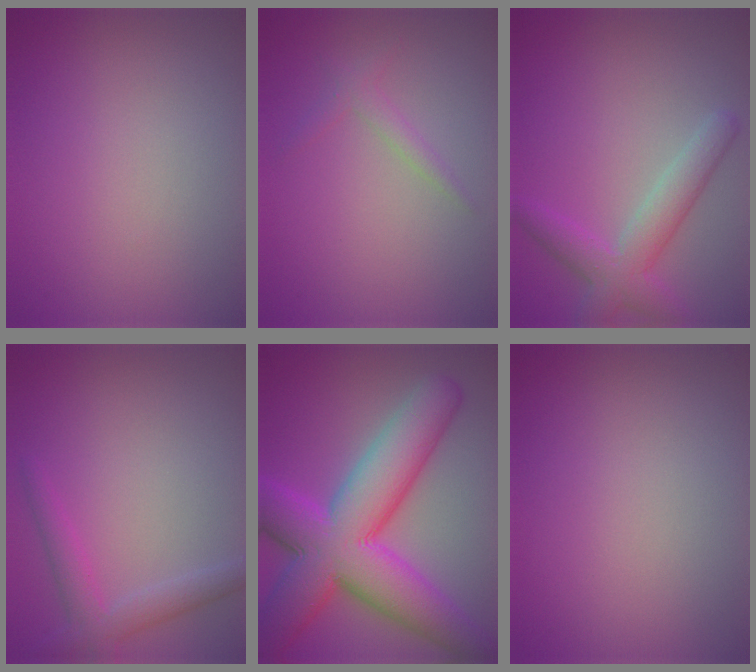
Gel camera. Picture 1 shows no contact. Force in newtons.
{"total": 1.3, "press": 1.3, "slide": 0.1}
{"total": 4.0, "press": 4.0, "slide": 0.3}
{"total": 2.7, "press": 2.7, "slide": 0.1}
{"total": 12.7, "press": 12.7, "slide": 0.4}
{"total": 0.0}